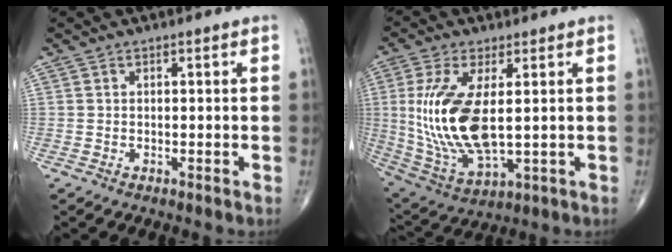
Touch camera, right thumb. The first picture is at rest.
{"total": 16.5, "force": [1.4, 7.0, 14.9], "torque": [-0.321, -0.020, 0.044]}